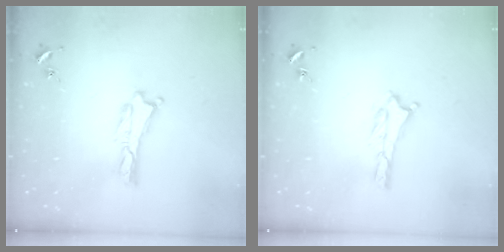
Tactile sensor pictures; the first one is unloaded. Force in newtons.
{"total": 1.2, "press": 1.1, "slide": 0.2}